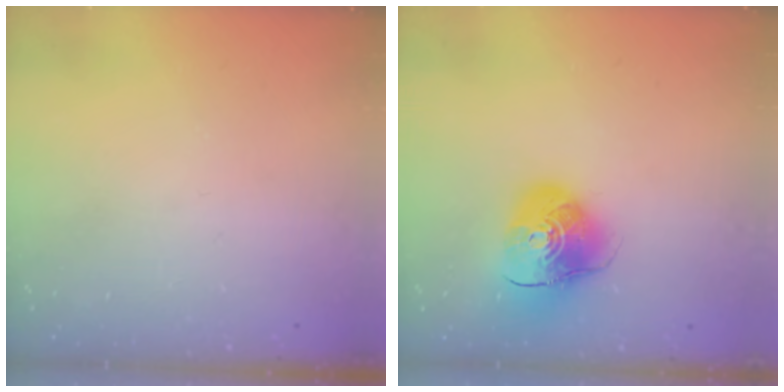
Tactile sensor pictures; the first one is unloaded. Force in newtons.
{"total": 10.8, "press": 10.6, "slide": 1.7}